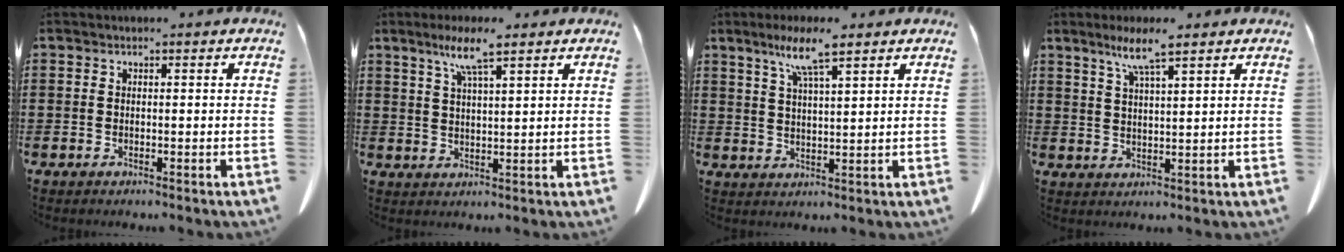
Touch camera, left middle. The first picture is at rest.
{"total": 6.1, "force": [4.1, 0.5, 4.5], "torque": [-0.099, -0.001, 0.070]}
{"total": 6.8, "force": [4.6, 0.5, 5.0], "torque": [-0.108, -0.004, 0.078]}
{"total": 5.9, "force": [4.1, 0.2, 4.2], "torque": [-0.093, -0.003, 0.070]}